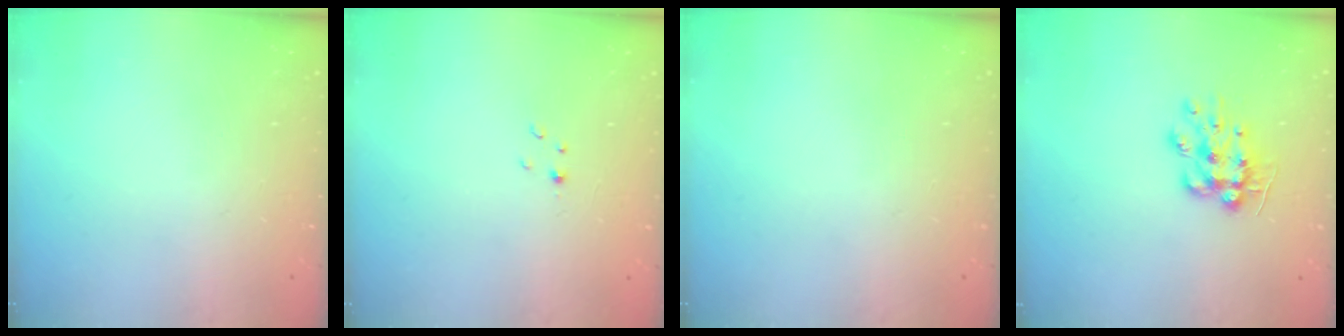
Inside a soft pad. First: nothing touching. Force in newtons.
{"total": 1.4, "press": 1.3, "slide": 0.2}
{"total": 0.0}
{"total": 9.4, "press": 9.4, "slide": 0.6}